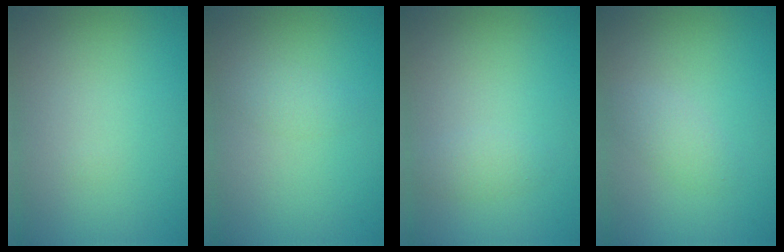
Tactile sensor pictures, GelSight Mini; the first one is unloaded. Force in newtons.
{"total": 1.1, "press": 1.1, "slide": 0.1}
{"total": 1.1, "press": 1.1, "slide": 0.1}
{"total": 1.5, "press": 1.5, "slide": 0.0}